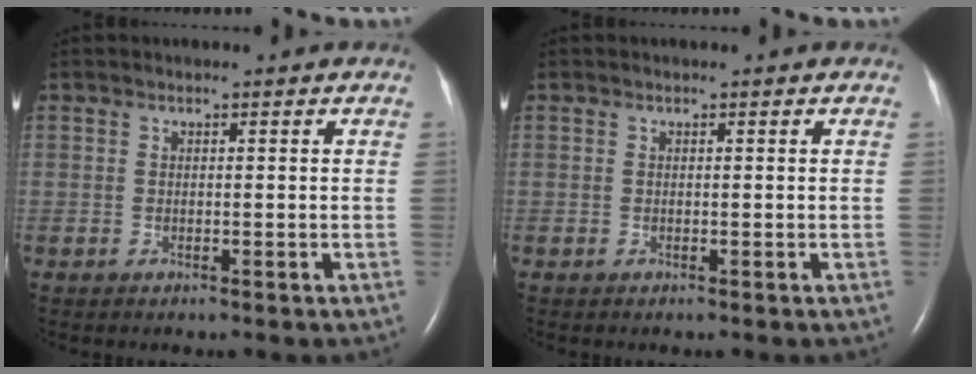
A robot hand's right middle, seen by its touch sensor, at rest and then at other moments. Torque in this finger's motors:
{"motor_torque": [0.05, 0.00, 0.00, 0.00]}